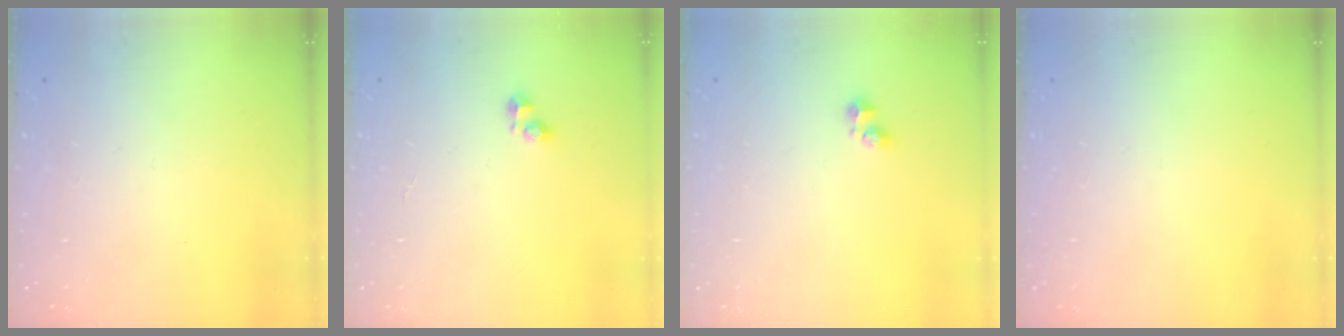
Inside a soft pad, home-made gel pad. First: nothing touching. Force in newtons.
{"total": 2.6, "press": 2.6, "slide": 0.2}
{"total": 1.9, "press": 1.8, "slide": 0.5}
{"total": 0.0}